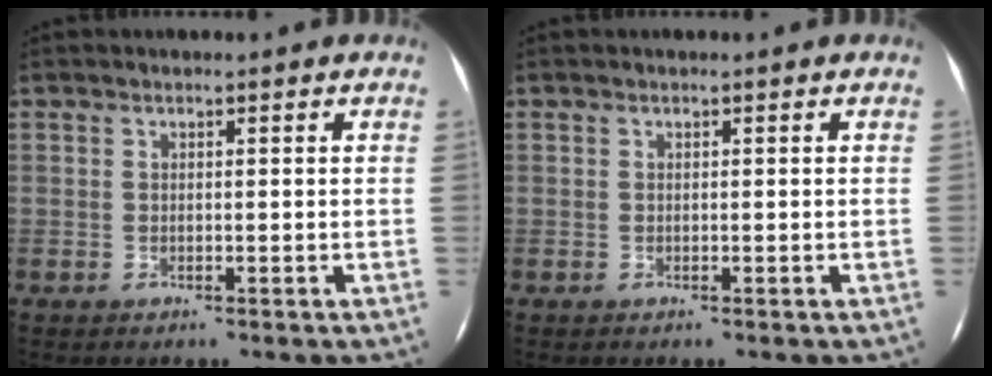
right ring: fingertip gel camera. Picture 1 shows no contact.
{"total": 0.0}